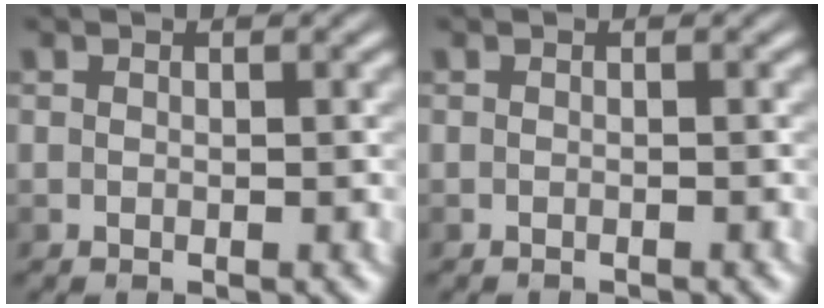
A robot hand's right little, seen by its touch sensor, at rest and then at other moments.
{"total": 0.8, "force": [-0.8, 0.1, 0.2], "torque": [0.003, -0.002, -0.013]}